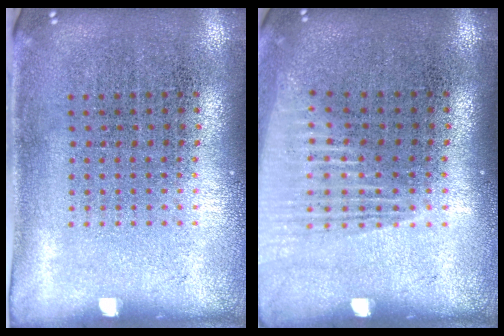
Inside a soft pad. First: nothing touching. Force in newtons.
{"total": 1.2, "press": 1.1, "slide": 0.4}